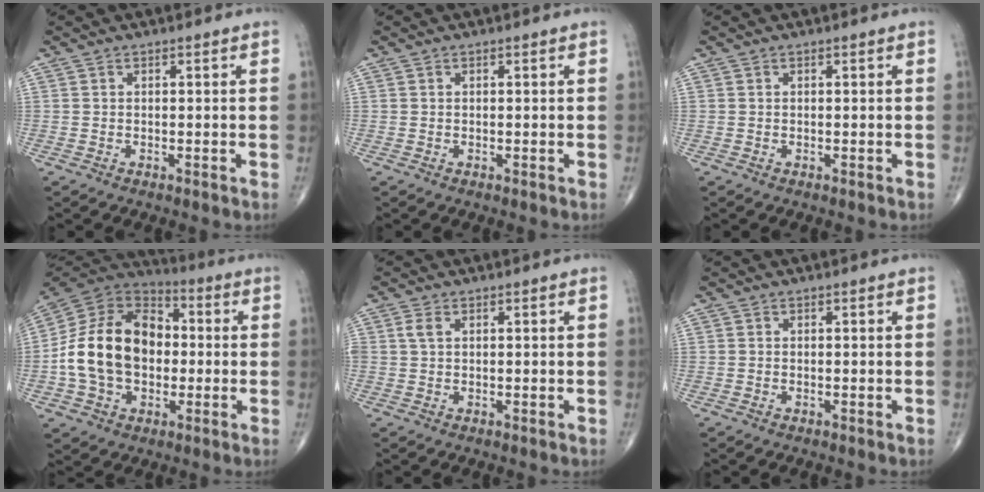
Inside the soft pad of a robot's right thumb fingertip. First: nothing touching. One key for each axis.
{"total": 0.0}
{"total": 0.0}
{"total": 19.5, "fx": -1.0, "fy": 13.9, "fz": 13.6, "tx": -0.219, "ty": 0.032, "tz": -0.020}
{"total": 1.9, "fx": 0.7, "fy": 1.0, "fz": 1.5, "tx": -0.035, "ty": 0.007, "tz": 0.017}
{"total": 0.0}